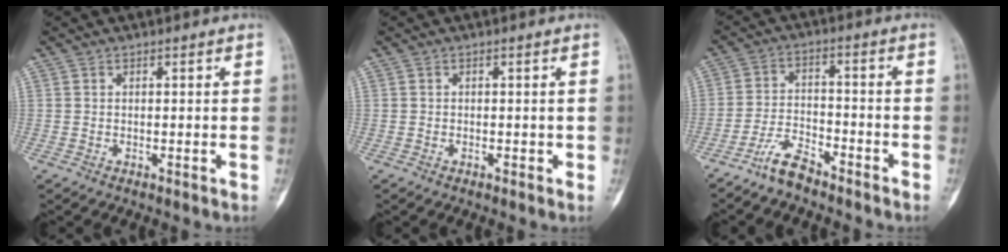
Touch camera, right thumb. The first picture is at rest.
{"total": 0.0}
{"total": 6.0, "force": [-5.1, 1.6, 2.6], "torque": [-0.054, 0.032, -0.103]}